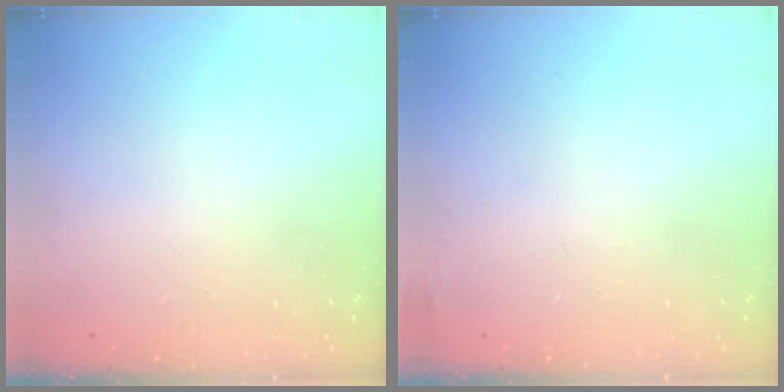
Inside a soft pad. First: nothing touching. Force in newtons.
{"total": 2.8, "press": 2.6, "slide": 0.9}